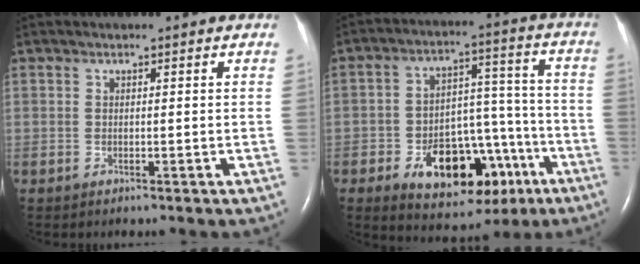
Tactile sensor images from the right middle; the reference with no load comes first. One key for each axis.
{"total": 15.9, "fx": -7.4, "fy": 8.5, "fz": 11.2, "tx": -0.162, "ty": 0.029, "tz": -0.098}